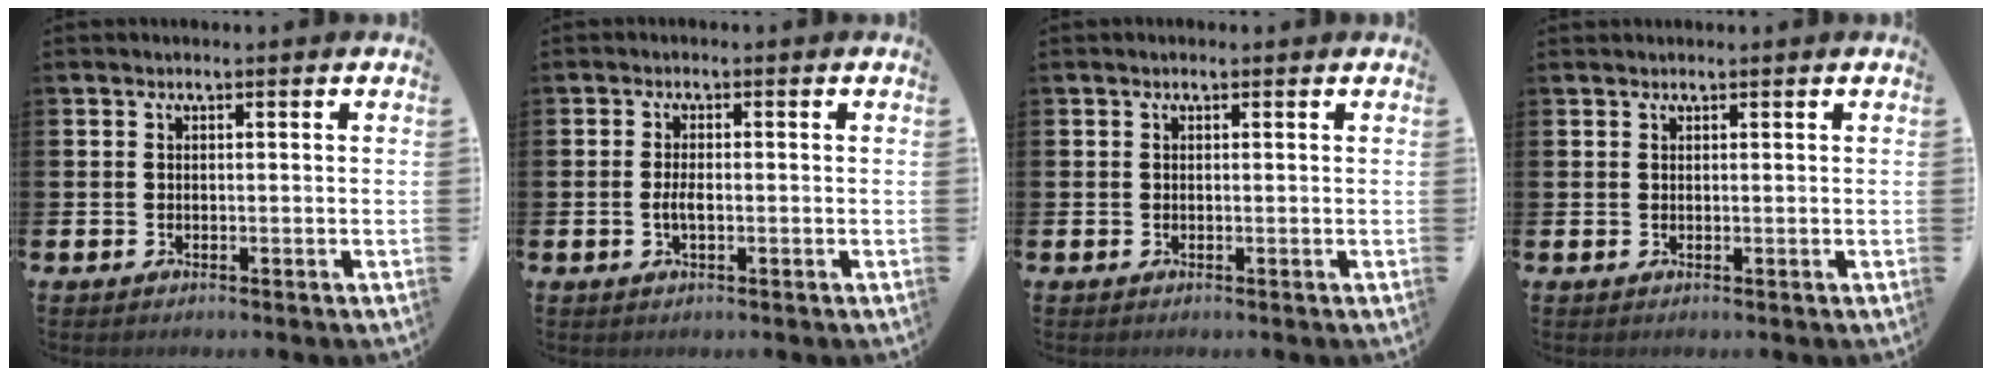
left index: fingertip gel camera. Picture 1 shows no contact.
{"total": 1.8, "force": [-0.4, 0.7, 1.6], "torque": [-0.030, 0.000, -0.008]}
{"total": 0.0}
{"total": 0.6, "force": [0.6, 0.1, 0.0], "torque": [0.000, 0.001, 0.011]}